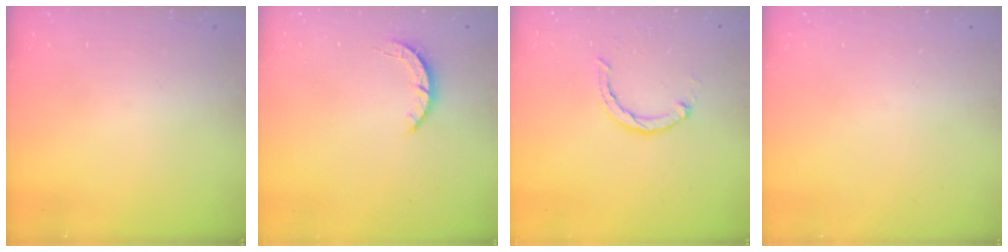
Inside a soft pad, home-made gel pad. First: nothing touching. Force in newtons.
{"total": 2.5, "press": 2.4, "slide": 0.4}
{"total": 2.4, "press": 2.4, "slide": 0.4}
{"total": 0.0}